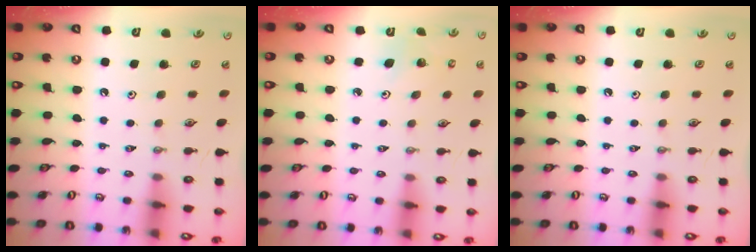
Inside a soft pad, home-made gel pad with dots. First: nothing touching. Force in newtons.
{"total": 3.2, "press": 3.2, "slide": 0.3}
{"total": 0.0}